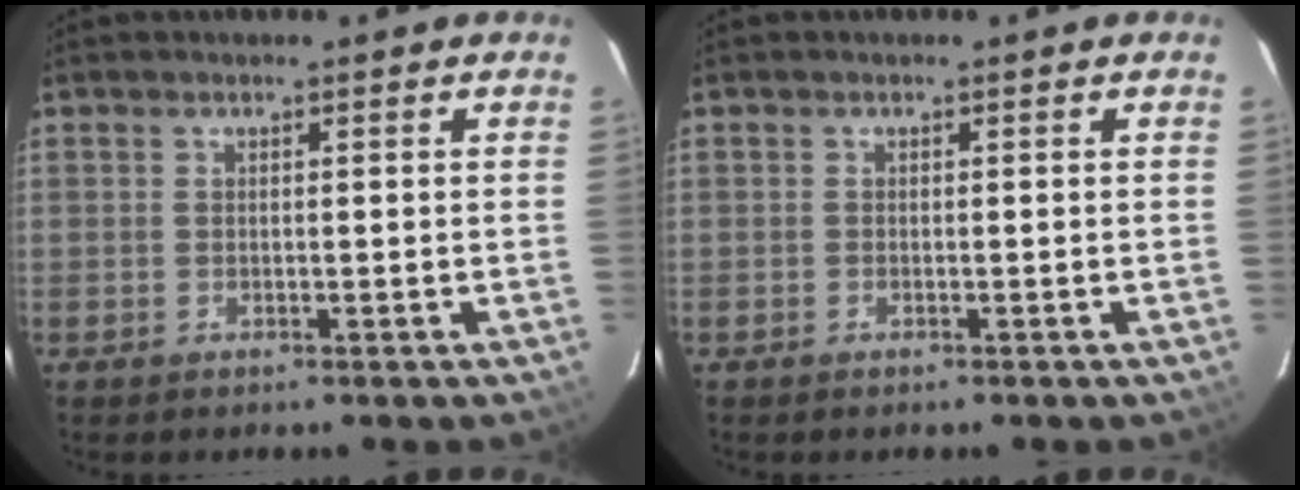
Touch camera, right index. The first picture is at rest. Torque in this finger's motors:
{"motor_torque": [-0.05, -0.07, 0.06, 0.00]}